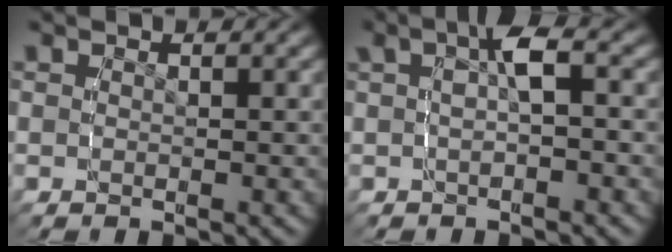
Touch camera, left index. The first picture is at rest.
{"total": 3.1, "force": [0.5, 1.2, 2.8], "torque": [-0.048, 0.005, 0.011]}